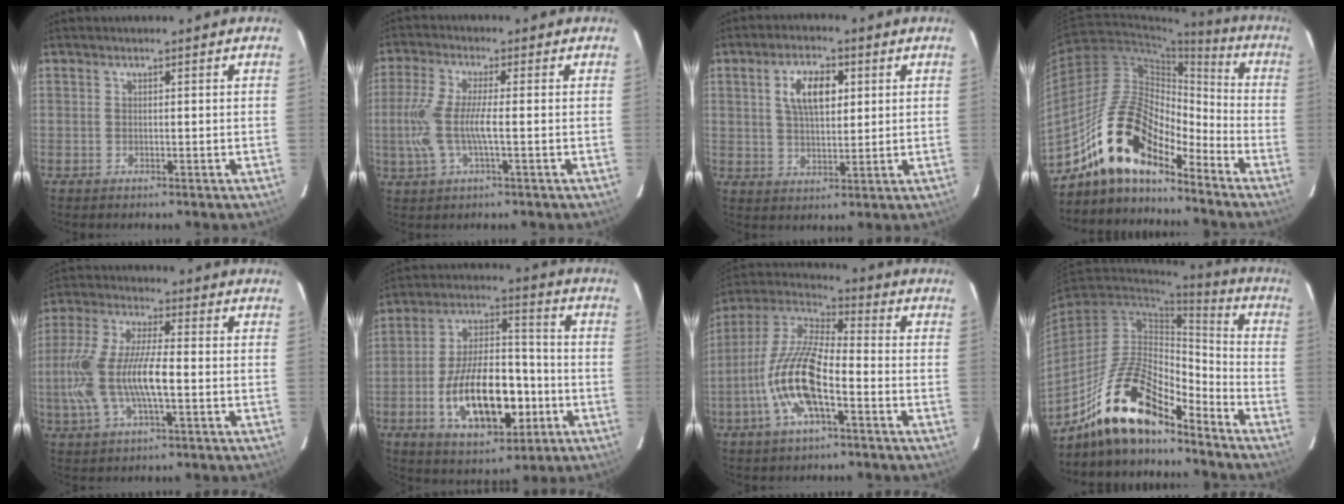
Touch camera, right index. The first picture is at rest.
{"total": 8.7, "force": [-1.3, 1.7, 8.4], "torque": [-0.186, -0.003, -0.024]}
{"total": 8.0, "force": [2.5, 3.9, 6.5], "torque": [-0.118, 0.014, 0.047]}
{"total": 16.3, "force": [-12.3, 6.3, 8.6], "torque": [-0.159, 0.012, -0.239]}
{"total": 14.6, "force": [-2.6, 4.4, 13.6], "torque": [-0.287, -0.002, -0.050]}
{"total": 18.5, "force": [-5.6, 9.1, 15.1], "torque": [-0.289, 0.008, -0.079]}
{"total": 14.8, "force": [-5.4, 4.6, 13.0], "torque": [-0.269, -0.003, -0.111]}
{"total": 17.1, "force": [-13.1, 5.4, 9.6], "torque": [-0.189, 0.007, -0.240]}